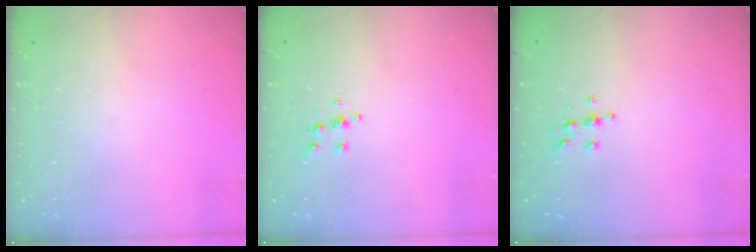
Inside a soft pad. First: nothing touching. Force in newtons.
{"total": 5.4, "press": 5.3, "slide": 0.4}
{"total": 5.1, "press": 5.1, "slide": 0.3}